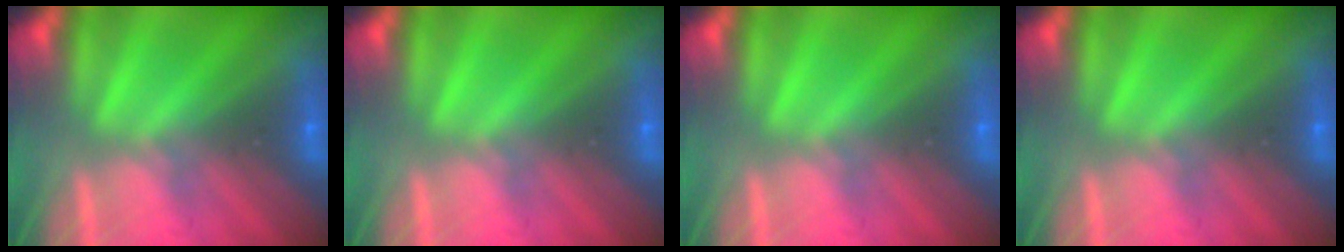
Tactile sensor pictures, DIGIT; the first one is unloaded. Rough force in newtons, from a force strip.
{"total": 0.0}
{"total": 0.0}
{"total": 0.0}